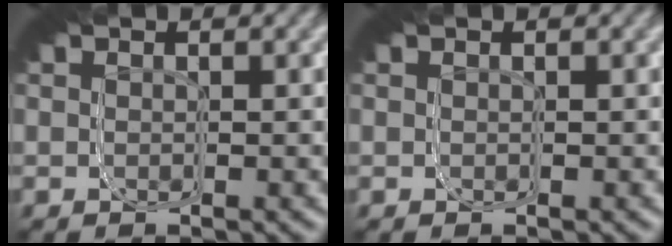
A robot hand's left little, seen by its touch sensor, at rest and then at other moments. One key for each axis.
{"total": 0.0}